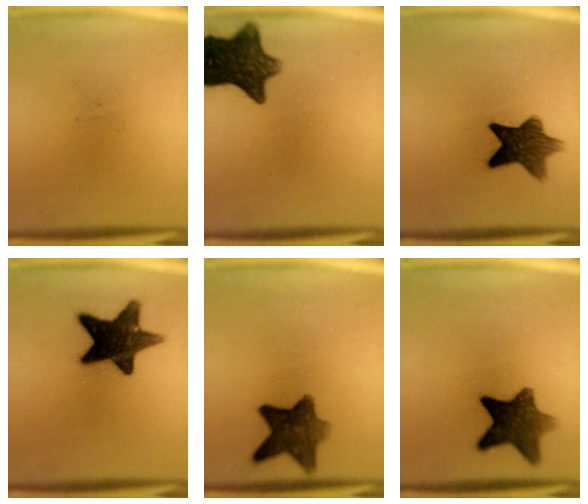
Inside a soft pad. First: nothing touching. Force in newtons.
{"total": 11.6}
{"total": 9.8}
{"total": 15.0}
{"total": 9.2}
{"total": 10.7}